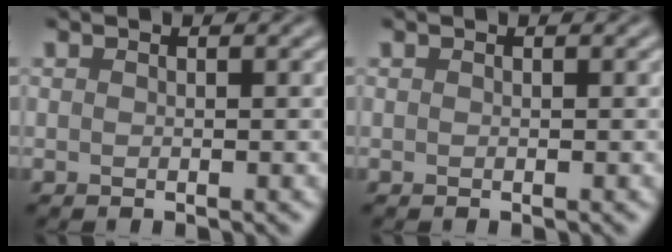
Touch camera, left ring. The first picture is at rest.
{"total": 0.0}